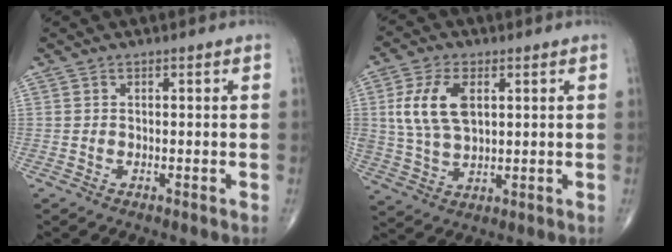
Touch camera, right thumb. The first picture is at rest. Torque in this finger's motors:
{"motor_torque": [0.17, 0.22, 0.87, 0.68, 0.17]}